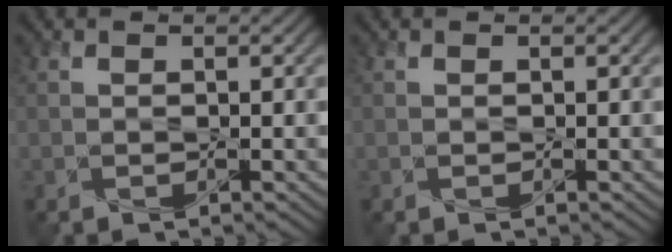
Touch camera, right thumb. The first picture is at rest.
{"total": 0.0}